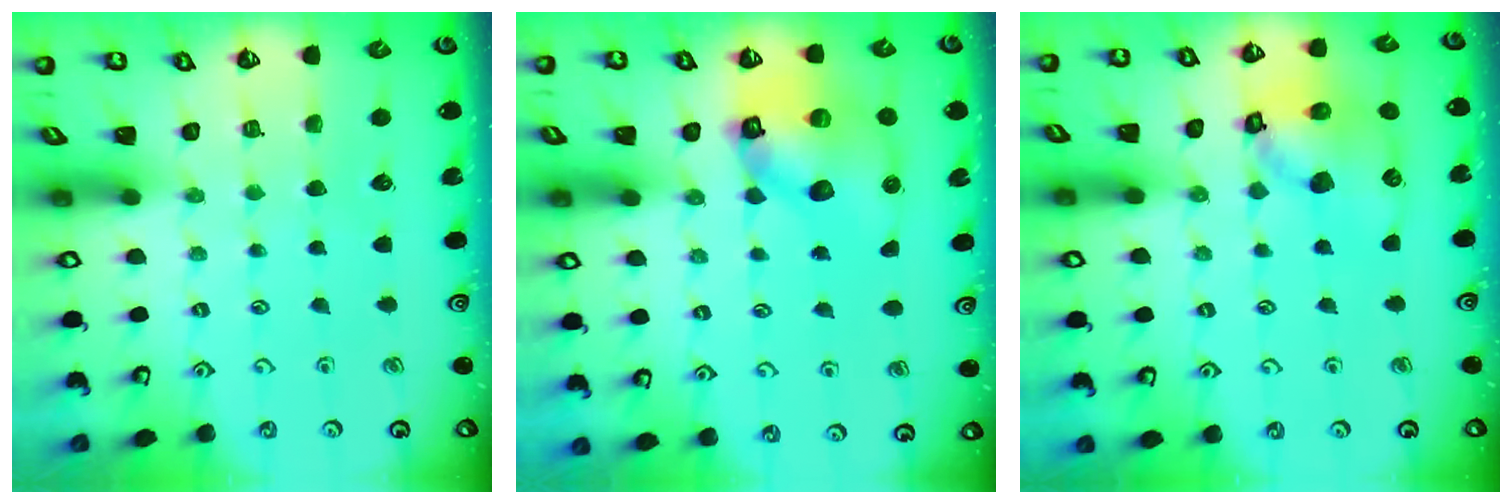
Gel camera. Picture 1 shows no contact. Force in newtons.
{"total": 13.7, "press": 13.5, "slide": 2.1}
{"total": 14.6, "press": 14.4, "slide": 2.2}